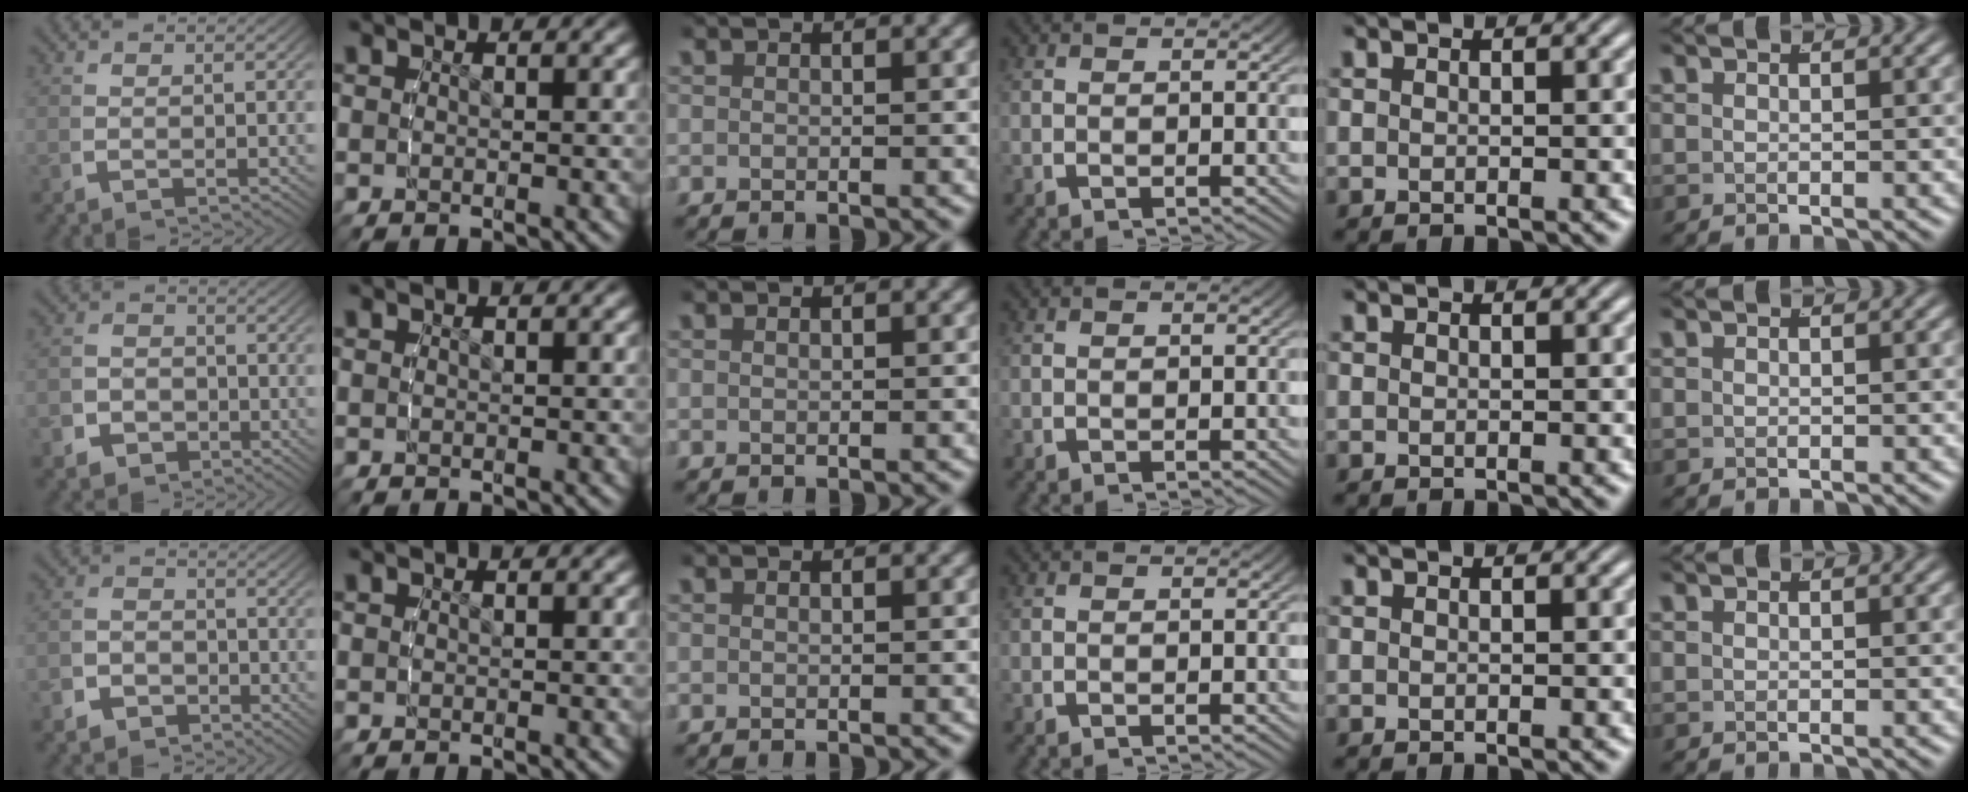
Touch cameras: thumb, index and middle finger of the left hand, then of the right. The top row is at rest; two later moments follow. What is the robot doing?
{"motion": "lift_and_place", "object": "sponge"}